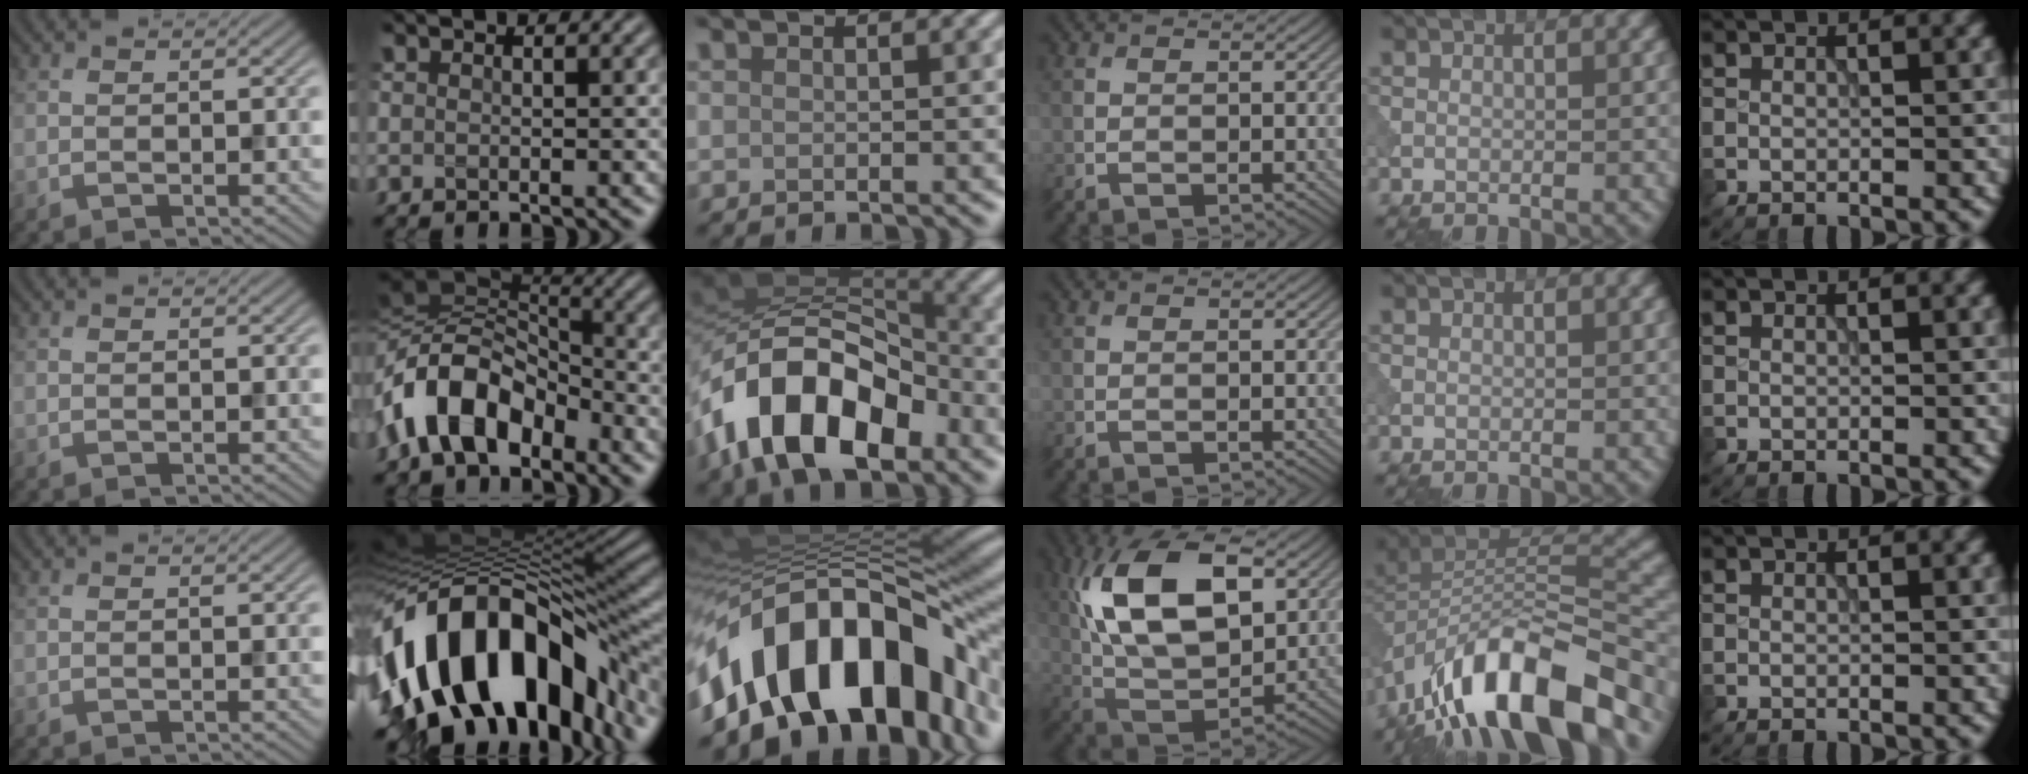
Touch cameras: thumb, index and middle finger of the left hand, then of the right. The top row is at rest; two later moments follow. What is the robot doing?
{"motion": "insert", "object": "peg toy"}